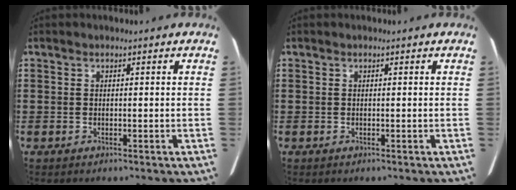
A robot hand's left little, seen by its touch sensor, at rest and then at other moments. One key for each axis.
{"total": 0.0}